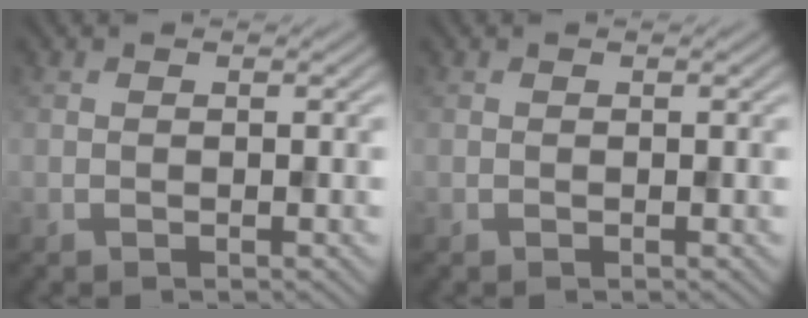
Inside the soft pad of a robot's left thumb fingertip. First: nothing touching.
{"total": 0.0}